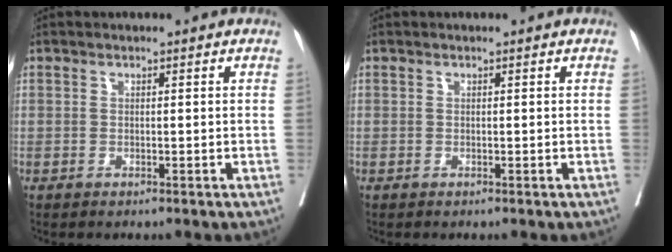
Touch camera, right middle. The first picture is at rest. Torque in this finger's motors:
{"motor_torque": [-0.01, -0.08, -0.01, 0.00]}